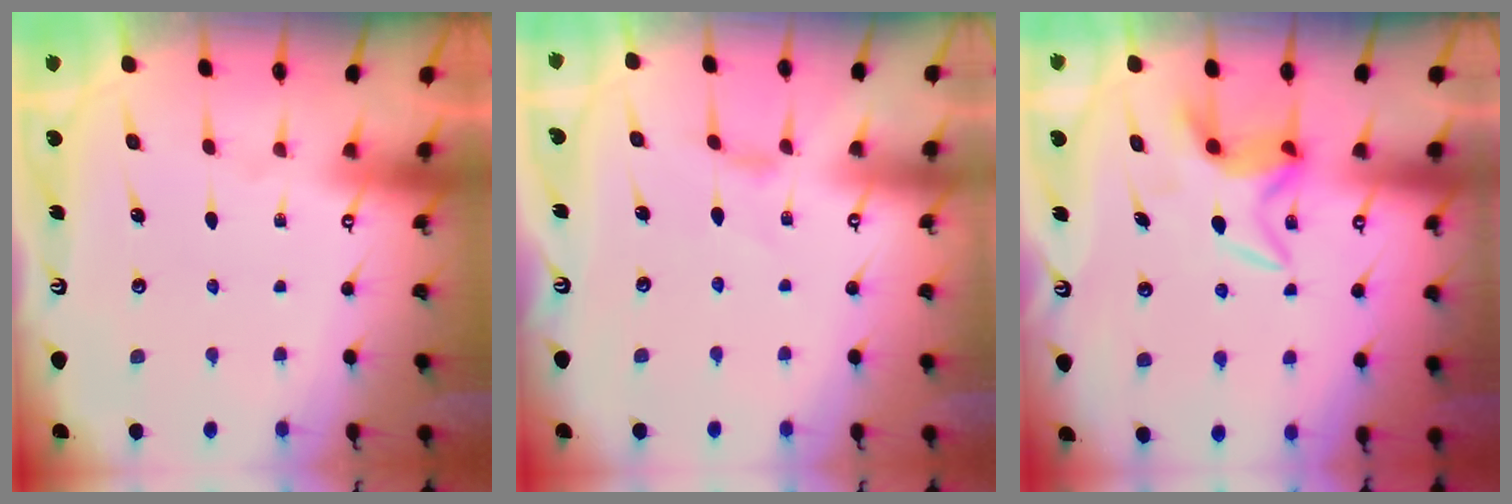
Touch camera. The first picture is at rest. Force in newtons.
{"total": 0.9, "press": 0.8, "slide": 0.4}
{"total": 5.8, "press": 5.8, "slide": 0.2}